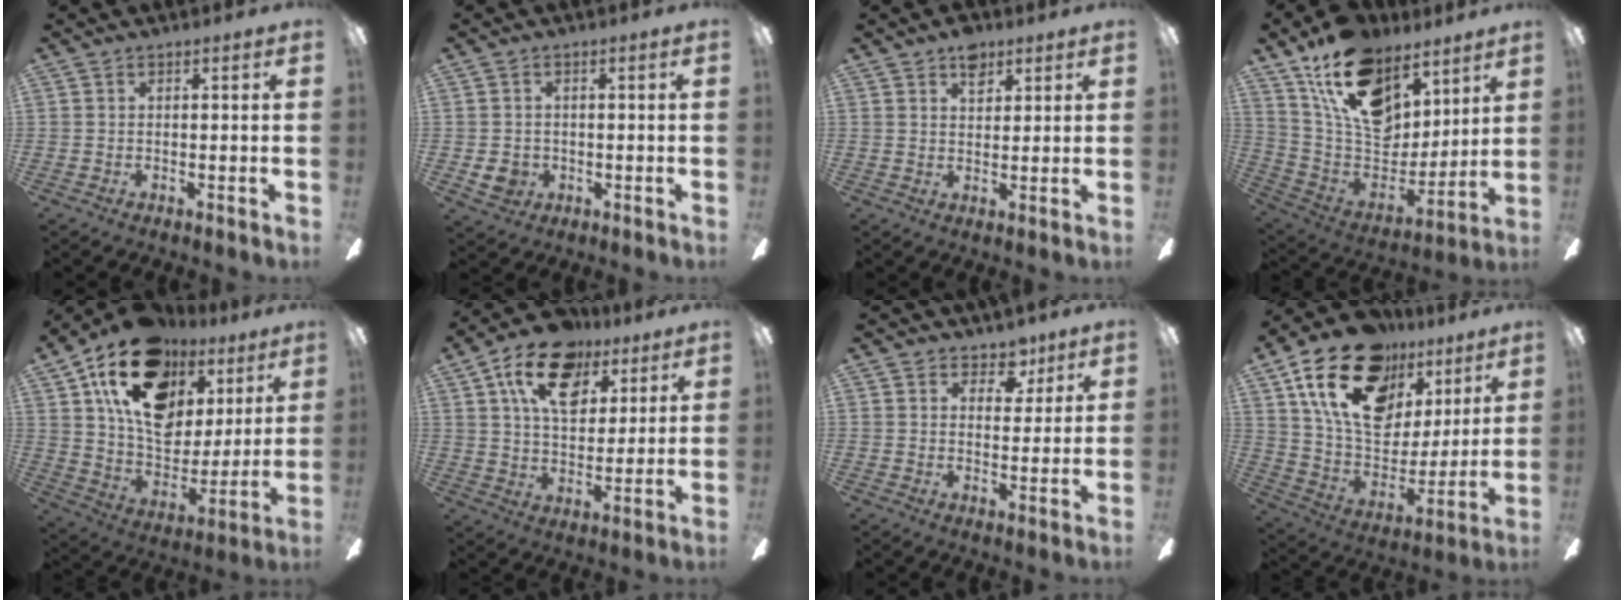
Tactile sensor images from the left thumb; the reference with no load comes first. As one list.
[{"total": 4.1, "force": [-0.4, 3.9, 1.4], "torque": [-0.035, 0.002, -0.007]}, {"total": 5.8, "force": [3.7, 3.5, 2.7], "torque": [-0.022, -0.013, 0.062]}, {"total": 20.5, "force": [12.1, 12.4, 11.0], "torque": [-0.194, -0.061, 0.226]}, {"total": 21.0, "force": [11.7, 13.4, 11.2], "torque": [-0.204, -0.057, 0.213]}, {"total": 16.9, "force": [9.0, 10.1, 10.2], "torque": [-0.163, -0.024, 0.159]}, {"total": 5.8, "force": [3.8, 3.7, 2.3], "torque": [-0.018, -0.021, 0.064]}, {"total": 24.5, "force": [14.2, 14.5, 13.7], "torque": [-0.251, -0.071, 0.259]}]